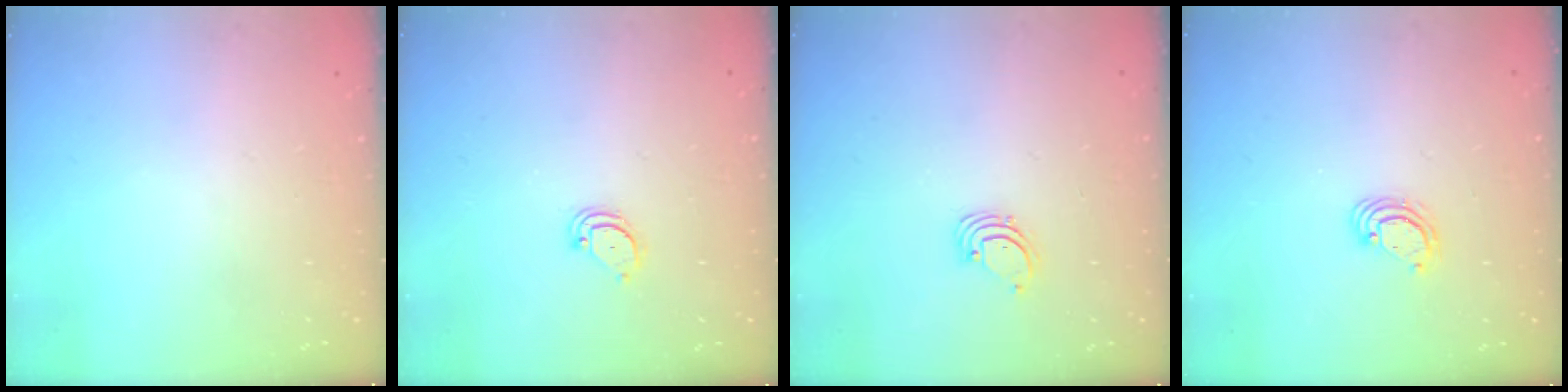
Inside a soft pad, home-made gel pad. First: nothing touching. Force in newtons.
{"total": 2.4, "press": 2.4, "slide": 0.2}
{"total": 1.6, "press": 1.6, "slide": 0.1}
{"total": 4.0, "press": 3.9, "slide": 0.3}